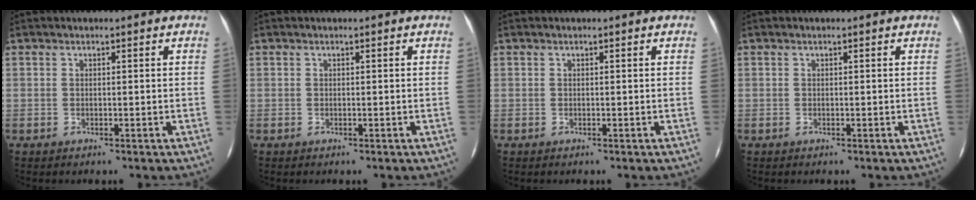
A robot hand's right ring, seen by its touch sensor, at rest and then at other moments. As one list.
[{"total": 0.0}, {"total": 0.0}, {"total": 0.0}]